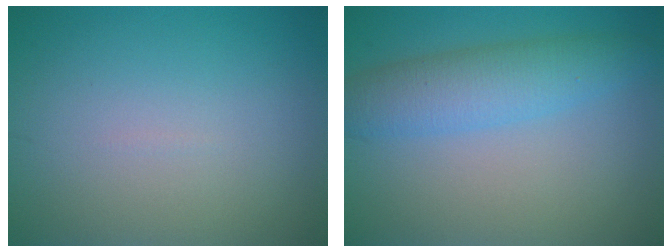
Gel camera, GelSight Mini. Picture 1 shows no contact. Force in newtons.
{"total": 4.5, "press": 4.5, "slide": 0.1}